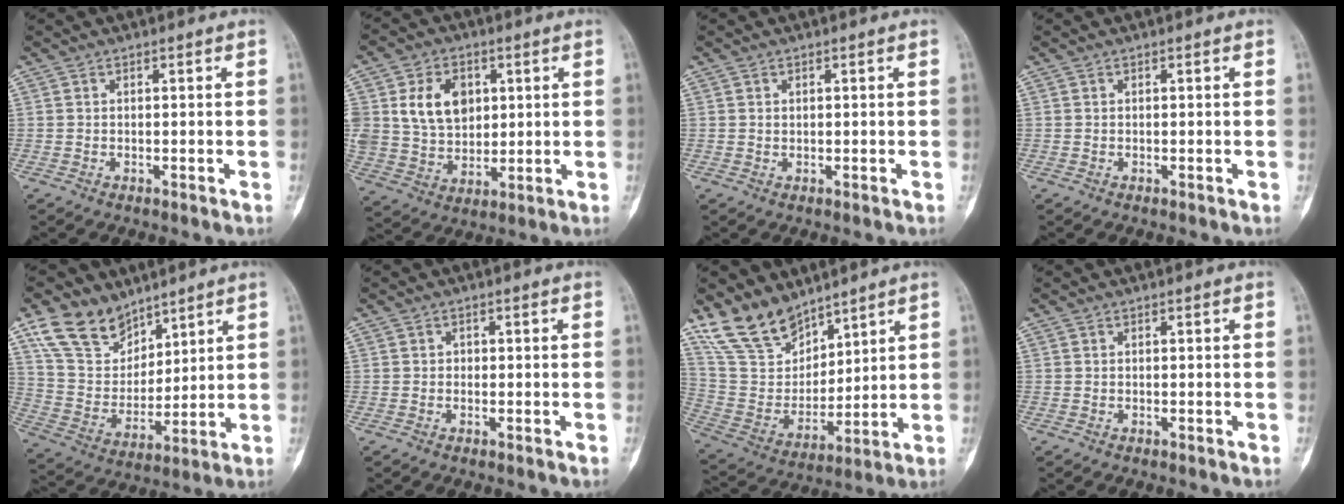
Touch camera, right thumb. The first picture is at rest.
{"total": 12.9, "force": [3.6, 9.5, 7.9], "torque": [-0.109, -0.011, 0.074]}
{"total": 0.6, "force": [0.2, 0.5, 0.3], "torque": [-0.004, -0.001, 0.005]}
{"total": 0.0}
{"total": 13.6, "force": [9.6, 8.4, 4.8], "torque": [-0.067, -0.046, 0.198]}
{"total": 0.7, "force": [-0.1, 0.7, 0.2], "torque": [0.008, 0.003, -0.003]}
{"total": 14.2, "force": [11.3, 7.1, 4.7], "torque": [-0.067, -0.061, 0.238]}
{"total": 0.0}